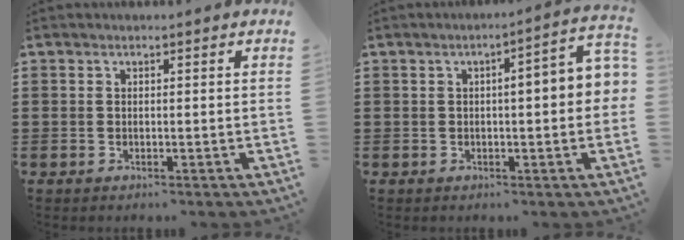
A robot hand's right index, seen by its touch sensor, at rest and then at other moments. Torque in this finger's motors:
{"motor_torque": [1.37, -0.29, 0.35, 0.13]}